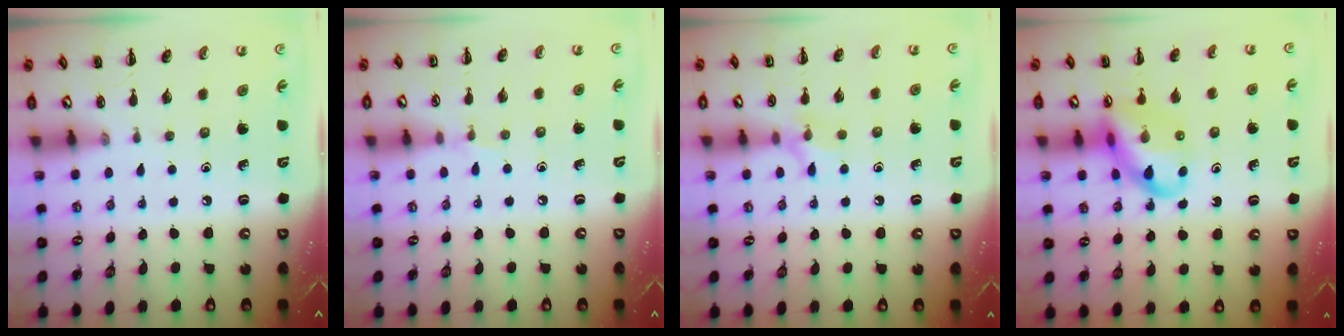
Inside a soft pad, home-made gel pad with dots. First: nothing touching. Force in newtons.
{"total": 4.1, "press": 3.9, "slide": 1.5}
{"total": 7.5, "press": 7.4, "slide": 1.4}
{"total": 13.2, "press": 12.8, "slide": 3.3}